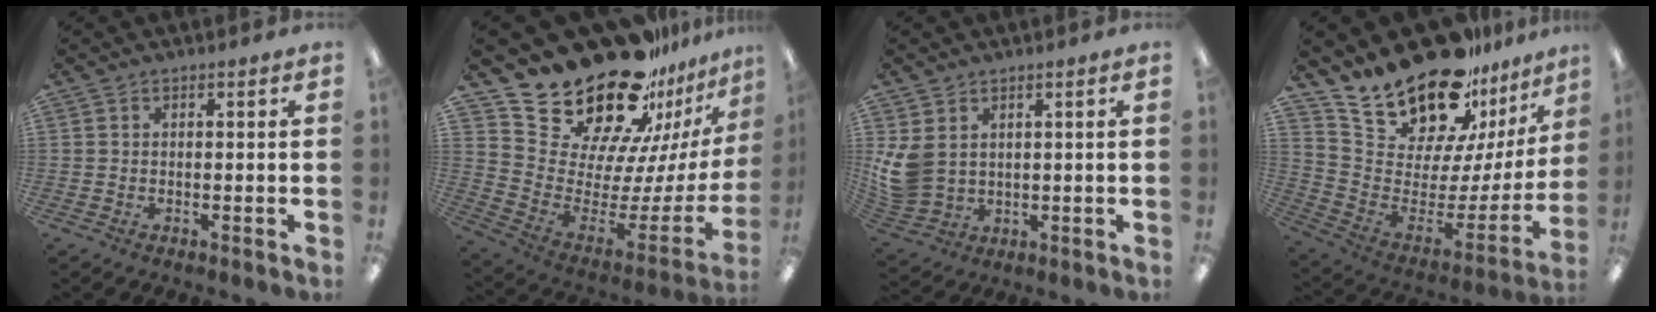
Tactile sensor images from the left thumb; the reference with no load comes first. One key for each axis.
{"total": 28.0, "fx": 22.2, "fy": 12.7, "fz": 11.5, "tx": -0.180, "ty": -0.183, "tz": 0.422}
{"total": 7.7, "fx": 2.6, "fy": 6.0, "fz": 4.1, "tx": -0.110, "ty": -0.007, "tz": 0.054}
{"total": 23.3, "fx": 20.3, "fy": 7.9, "fz": 8.2, "tx": -0.147, "ty": -0.166, "tz": 0.371}